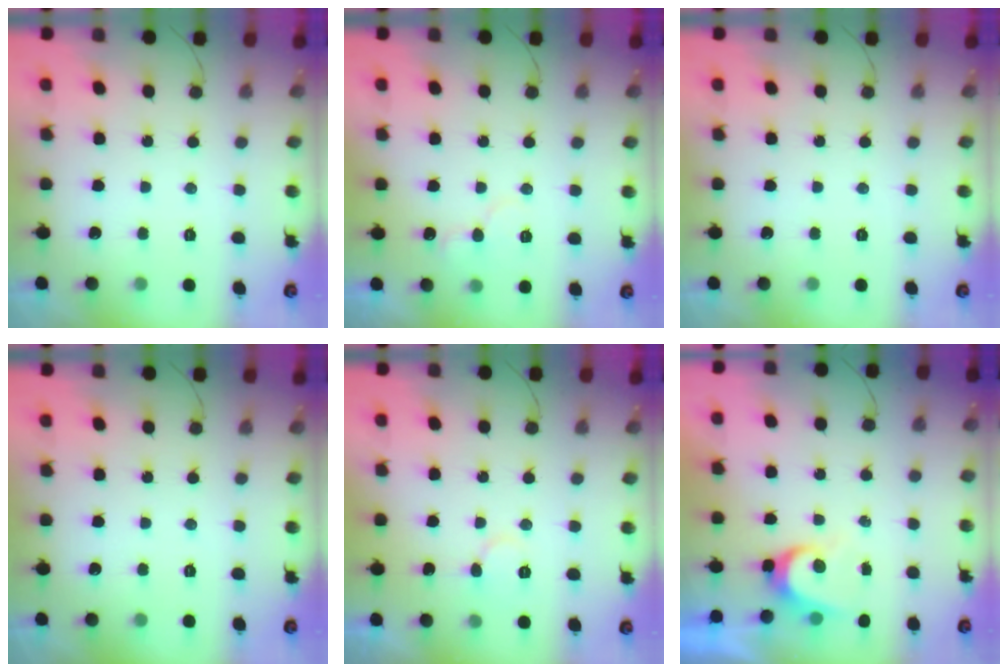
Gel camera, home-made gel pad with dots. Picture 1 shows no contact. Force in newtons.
{"total": 8.4, "press": 8.4, "slide": 0.4}
{"total": 0.0}
{"total": 0.0}
{"total": 4.5, "press": 4.5, "slide": 0.3}
{"total": 5.0, "press": 5.0, "slide": 0.5}